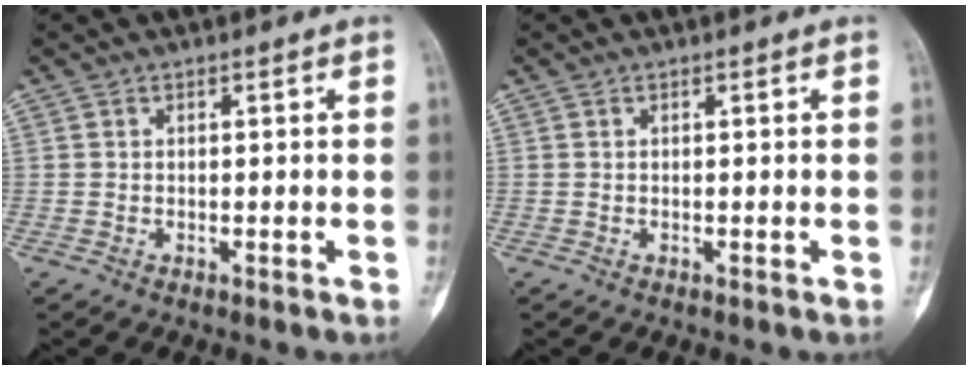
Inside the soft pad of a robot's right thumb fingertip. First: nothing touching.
{"total": 0.0}